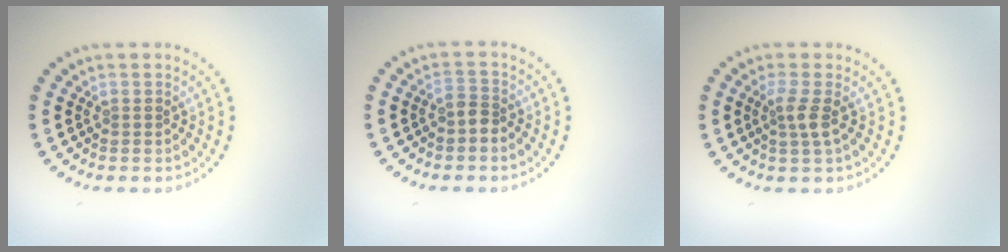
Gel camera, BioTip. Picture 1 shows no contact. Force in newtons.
{"total": 1.6, "press": 1.3, "slide": 1.0}
{"total": 1.8, "press": 1.3, "slide": 1.2}